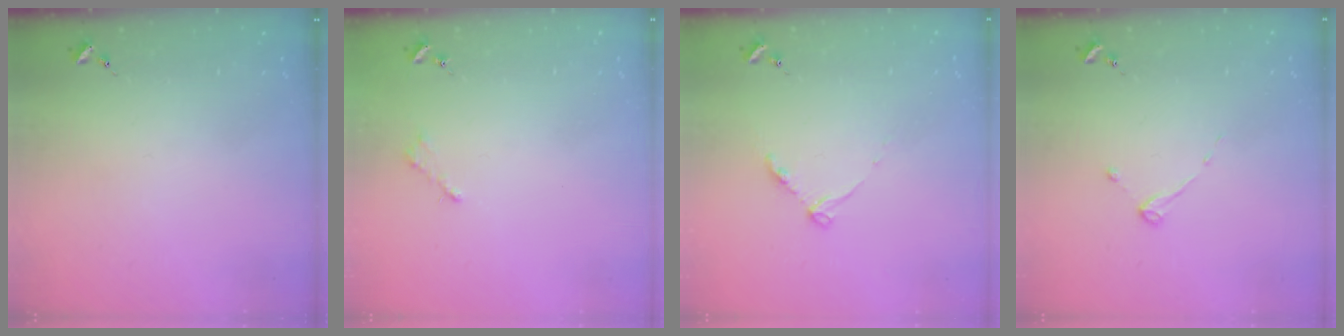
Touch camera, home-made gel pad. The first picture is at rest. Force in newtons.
{"total": 2.6, "press": 2.5, "slide": 0.3}
{"total": 5.6, "press": 5.5, "slide": 0.7}
{"total": 2.7, "press": 2.7, "slide": 0.3}